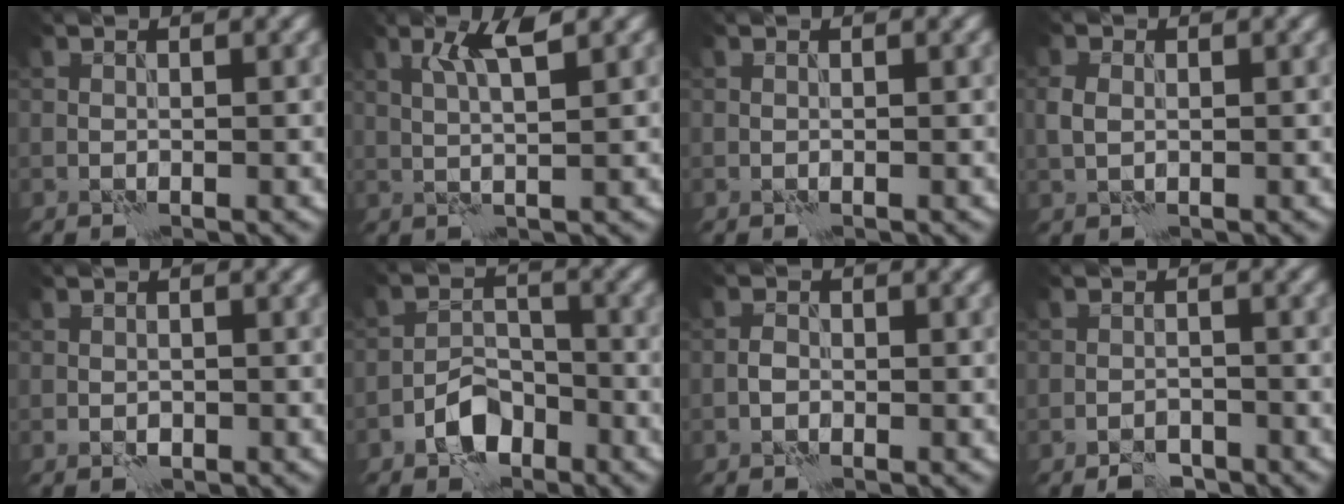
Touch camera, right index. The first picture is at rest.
{"total": 3.1, "force": [1.5, 0.1, 2.8], "torque": [-0.056, 0.002, 0.029]}
{"total": 0.0}
{"total": 1.7, "force": [0.1, 1.3, 1.2], "torque": [-0.028, 0.004, 0.001]}
{"total": 1.0, "force": [-0.4, 0.8, 0.5], "torque": [-0.006, -0.003, -0.007]}
{"total": 4.2, "force": [-2.6, 2.5, 2.1], "torque": [-0.029, 0.005, -0.052]}
{"total": 1.0, "force": [-0.5, 0.7, 0.5], "torque": [-0.009, 0.005, -0.014]}
{"total": 2.0, "force": [-1.7, 0.7, 0.8], "torque": [-0.009, 0.007, -0.031]}